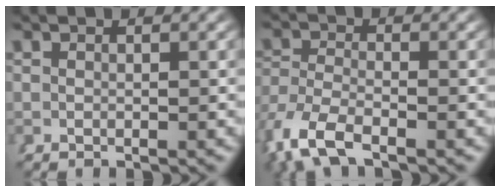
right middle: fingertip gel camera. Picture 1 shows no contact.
{"total": 4.3, "force": [-2.5, 2.2, 2.6], "torque": [-0.084, -0.031, -0.030]}